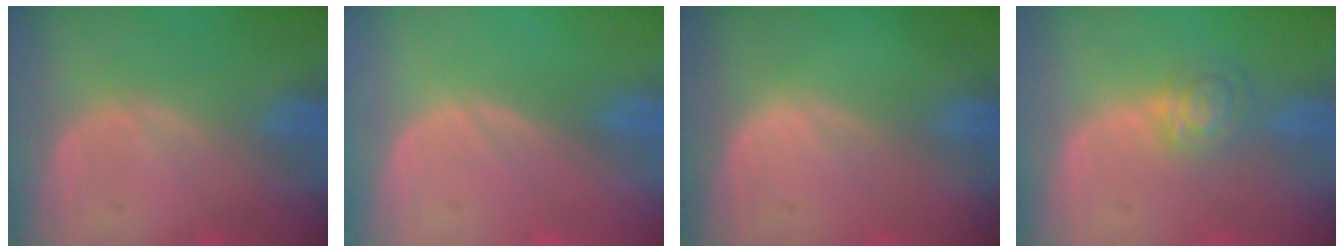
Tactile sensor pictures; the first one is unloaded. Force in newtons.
{"total": 0.0}
{"total": 0.0}
{"total": 4.1, "press": 3.7, "slide": 1.7}